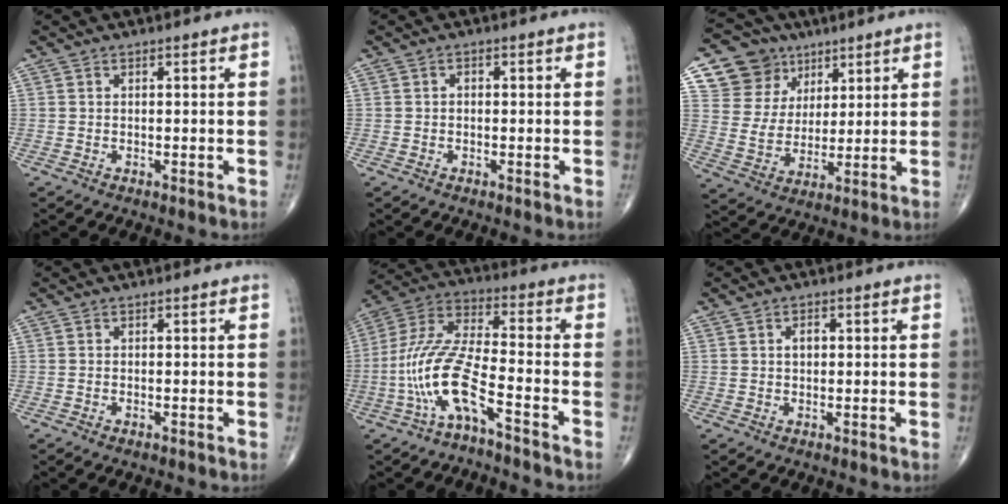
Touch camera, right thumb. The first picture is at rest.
{"total": 0.7, "force": [-0.1, 0.5, 0.5], "torque": [-0.002, 0.003, -0.005]}
{"total": 12.0, "force": [6.4, 9.9, 2.5], "torque": [-0.007, -0.029, 0.123]}
{"total": 0.5, "force": [-0.3, 0.3, 0.4], "torque": [-0.009, 0.002, -0.003]}
{"total": 12.9, "force": [-5.9, 3.2, 11.1], "torque": [-0.254, 0.057, -0.117]}
{"total": 1.8, "force": [0.4, 1.3, 1.3], "torque": [-0.016, 0.003, 0.004]}